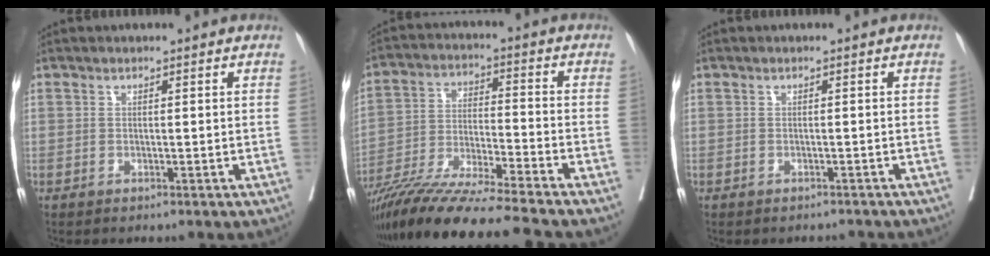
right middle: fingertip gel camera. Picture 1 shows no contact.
{"total": 16.5, "force": [-14.2, -1.6, 8.1], "torque": [-0.152, -0.034, -0.251]}
{"total": 1.9, "force": [-1.8, 0.6, 0.0], "torque": [0.002, -0.002, -0.026]}